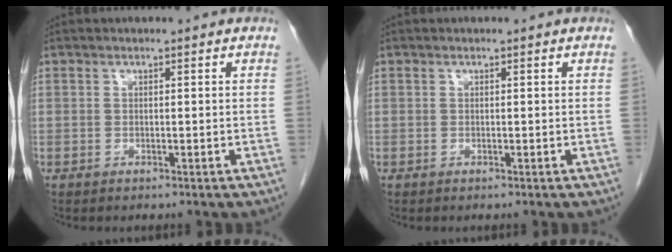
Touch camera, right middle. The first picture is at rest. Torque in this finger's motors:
{"motor_torque": [0.00, 0.00, 0.00, 0.00]}